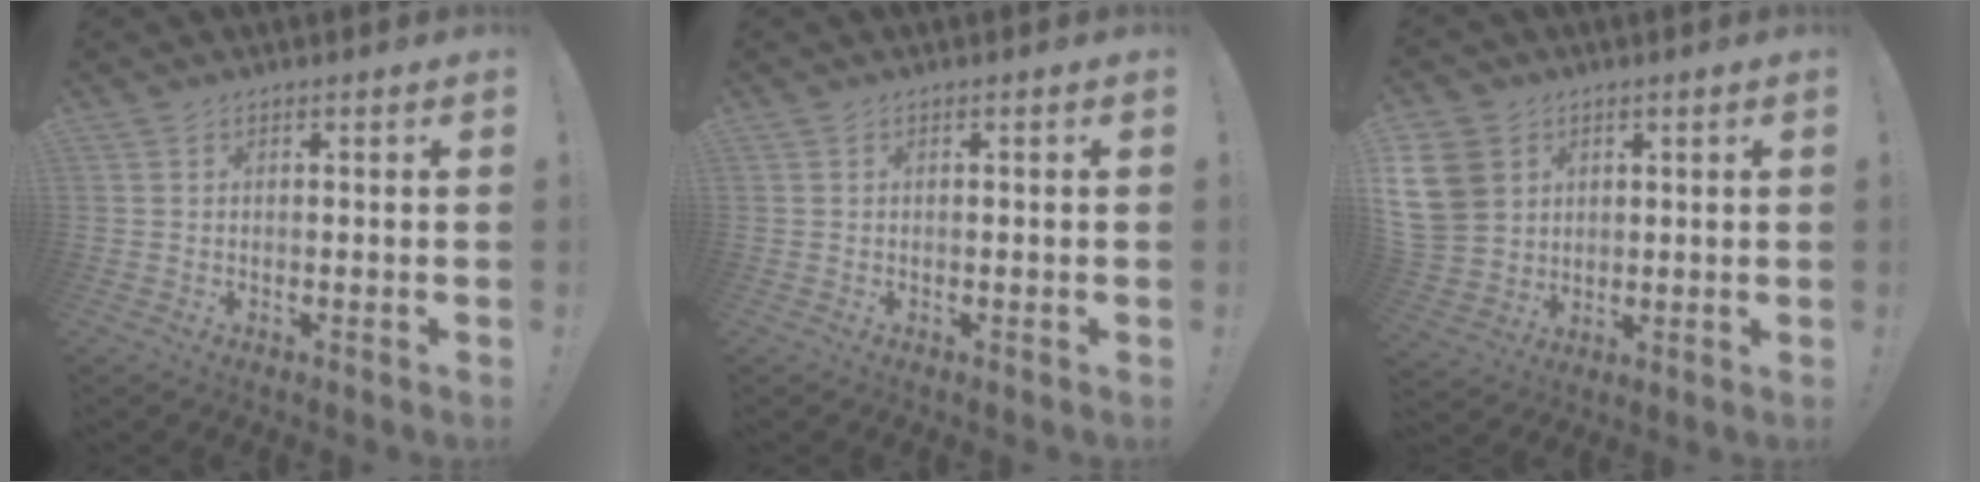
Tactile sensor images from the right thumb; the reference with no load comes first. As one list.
[{"total": 0.0}, {"total": 12.8, "force": [3.4, 10.9, 5.9], "torque": [-0.114, -0.008, 0.072]}]